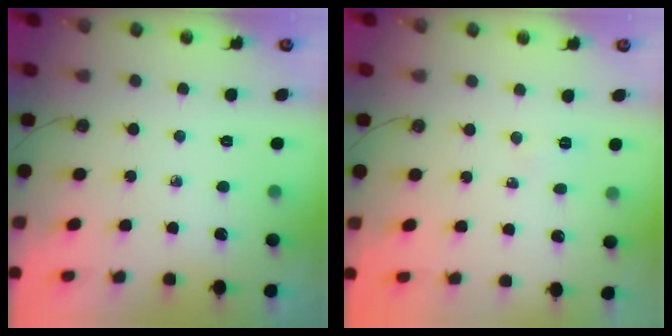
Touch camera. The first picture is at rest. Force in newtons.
{"total": 2.8, "press": 2.6, "slide": 0.9}